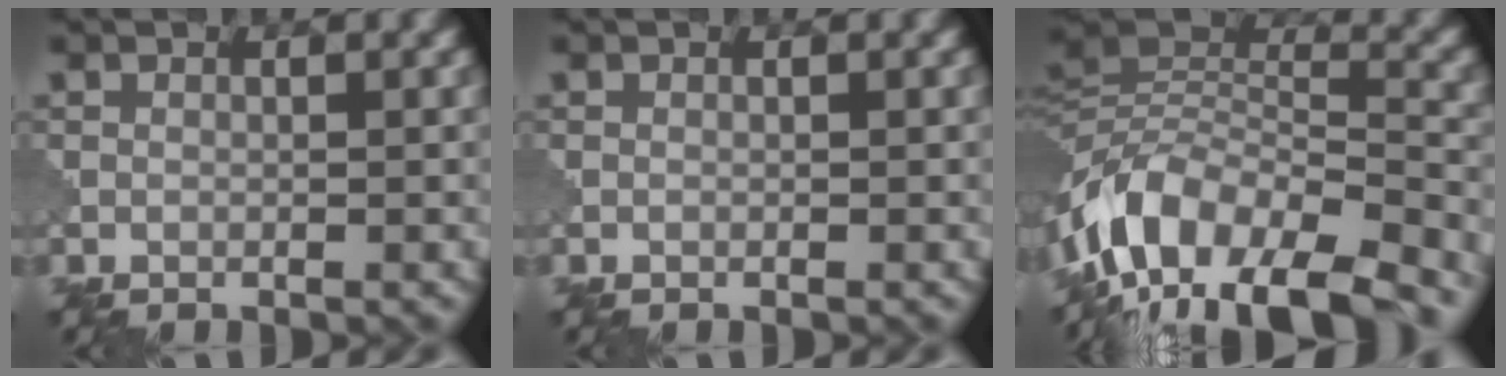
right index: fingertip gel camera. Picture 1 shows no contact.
{"total": 0.0}
{"total": 13.7, "force": [-8.9, 5.9, 8.6], "torque": [-0.179, 0.014, -0.160]}